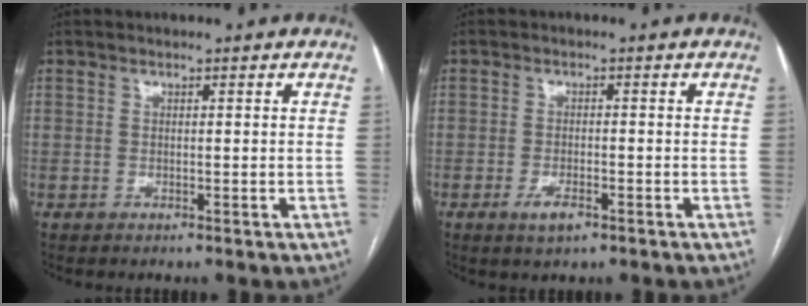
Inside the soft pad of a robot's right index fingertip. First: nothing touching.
{"total": 3.1, "force": [-1.8, 1.0, 2.4], "torque": [-0.048, -0.001, -0.030]}